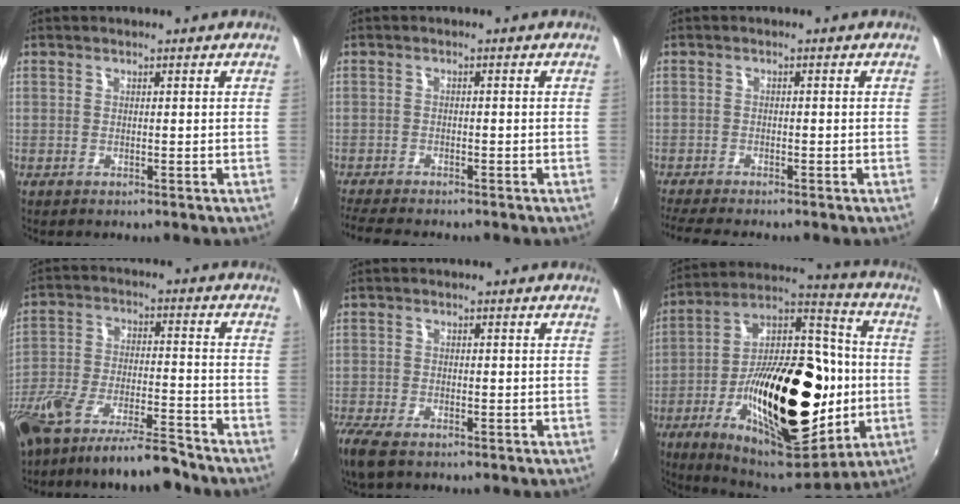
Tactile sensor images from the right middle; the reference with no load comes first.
{"total": 6.5, "force": [-5.8, 0.9, 2.7], "torque": [-0.071, -0.021, -0.098]}
{"total": 5.9, "force": [-5.2, 0.5, 2.7], "torque": [-0.070, -0.019, -0.088]}
{"total": 15.0, "force": [-12.0, 3.3, 8.4], "torque": [-0.181, -0.024, -0.206]}
{"total": 6.0, "force": [-4.4, 2.1, 3.4], "torque": [-0.092, -0.020, -0.087]}
{"total": 33.0, "force": [-7.3, 16.4, 27.7], "torque": [-0.471, 0.015, -0.098]}